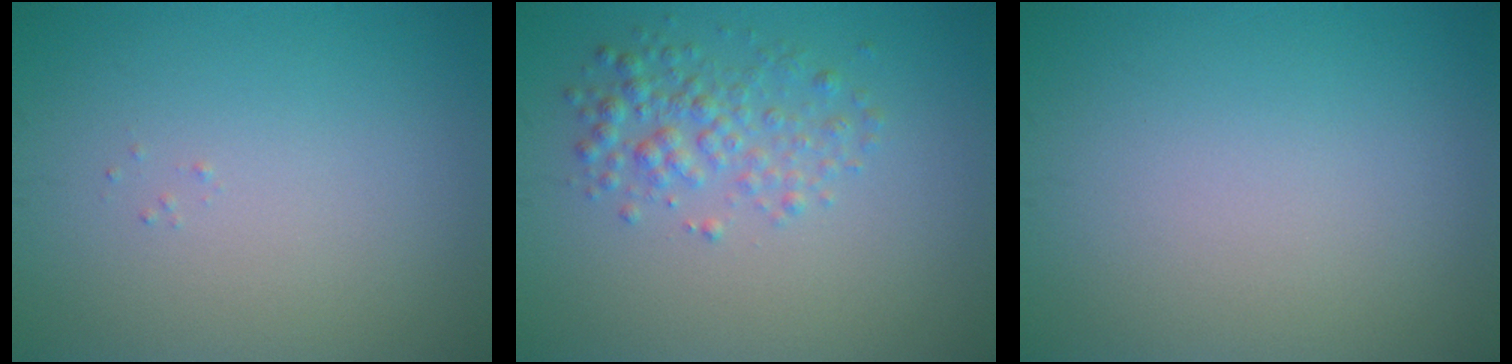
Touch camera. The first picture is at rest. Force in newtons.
{"total": 3.0, "press": 3.0, "slide": 0.1}
{"total": 0.0}